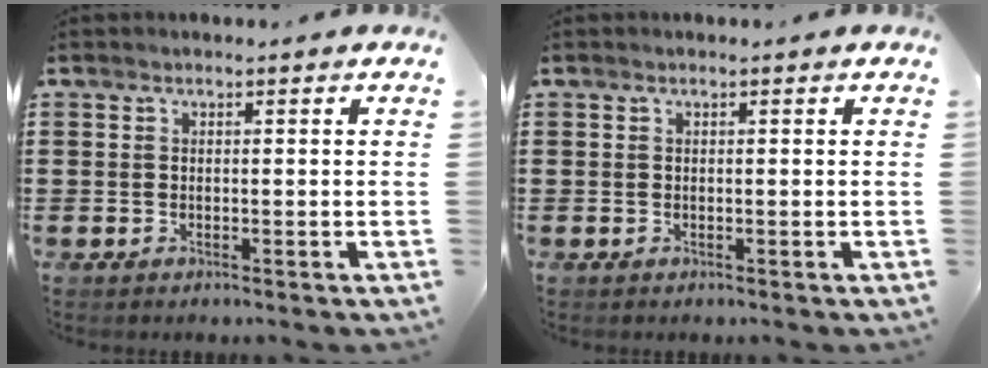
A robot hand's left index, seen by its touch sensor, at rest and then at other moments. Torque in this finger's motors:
{"motor_torque": [-0.03, 0.00, -0.01, 0.01]}